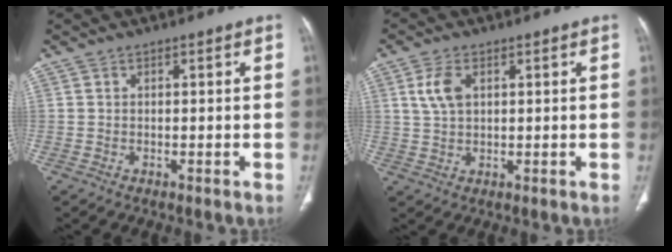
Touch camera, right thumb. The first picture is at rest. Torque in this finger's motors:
{"motor_torque": [-0.56, 0.64, -0.19, 0.05, 0.17]}